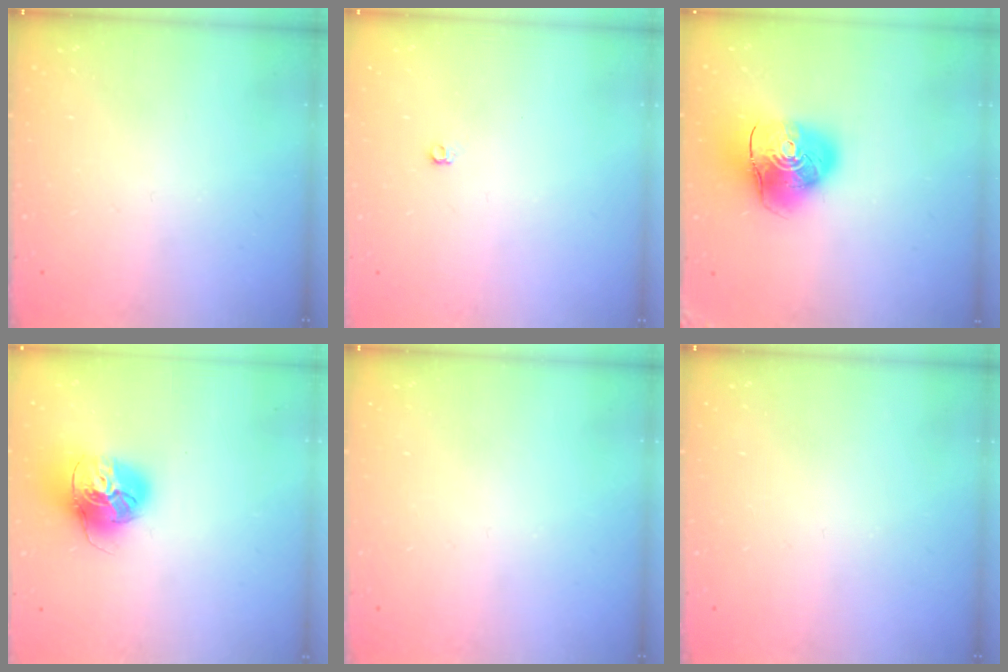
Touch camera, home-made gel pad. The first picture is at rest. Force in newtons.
{"total": 3.6, "press": 3.5, "slide": 0.6}
{"total": 12.7, "press": 12.6, "slide": 2.0}
{"total": 16.8, "press": 16.7, "slide": 1.9}
{"total": 0.0}
{"total": 0.0}